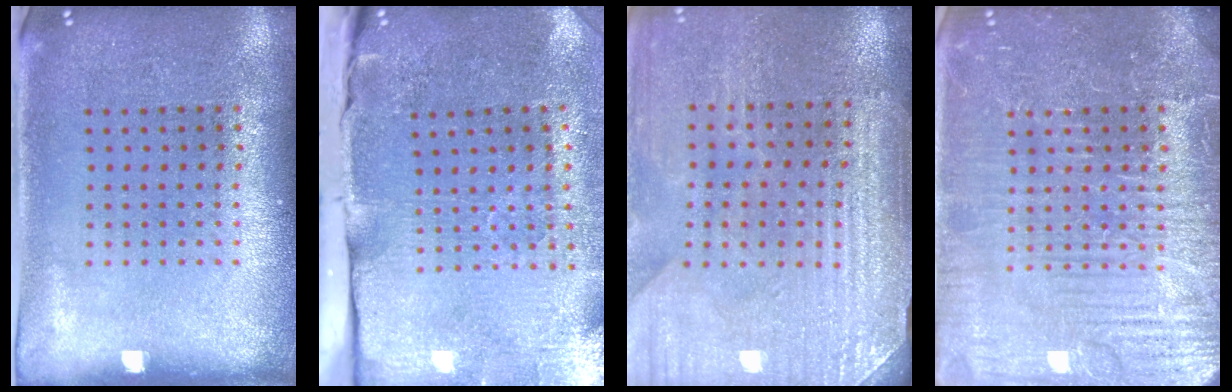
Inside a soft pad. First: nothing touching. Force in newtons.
{"total": 4.8, "press": 3.8, "slide": 2.8}
{"total": 3.4, "press": 3.4, "slide": 0.3}
{"total": 4.7, "press": 4.7, "slide": 0.6}